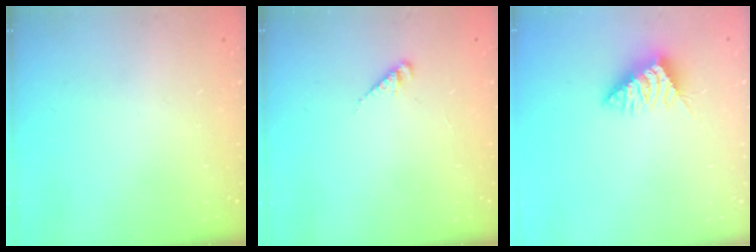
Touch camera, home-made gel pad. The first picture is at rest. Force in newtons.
{"total": 2.0, "press": 1.9, "slide": 0.3}
{"total": 3.9, "press": 3.8, "slide": 0.6}